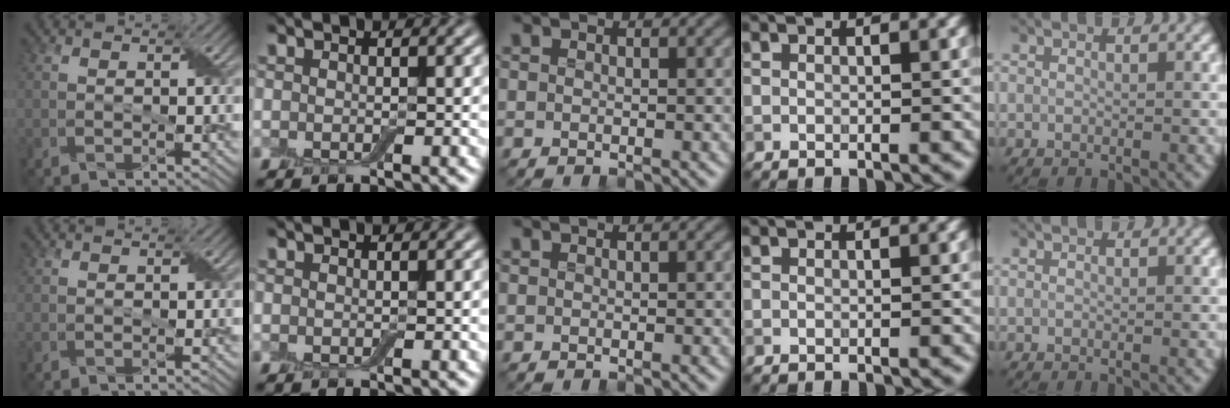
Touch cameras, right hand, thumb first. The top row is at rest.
{}